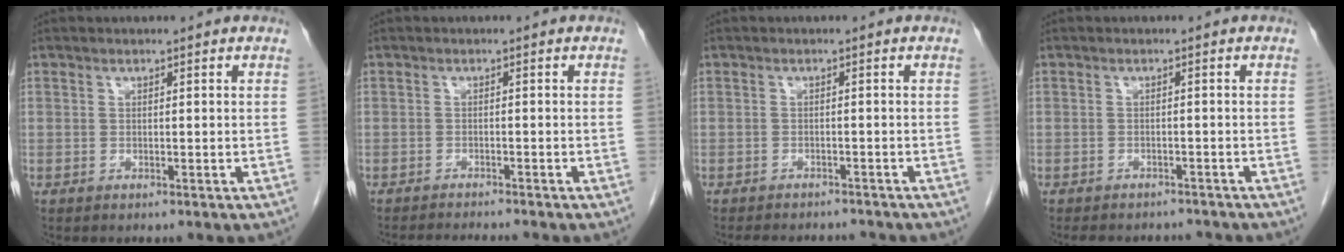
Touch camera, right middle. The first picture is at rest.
{"total": 4.5, "force": [-4.2, -0.4, 1.4], "torque": [-0.020, -0.015, -0.064]}
{"total": 6.6, "force": [-6.2, 1.7, 1.7], "torque": [-0.022, -0.004, -0.078]}
{"total": 7.4, "force": [-6.8, 2.3, 1.8], "torque": [-0.029, 0.000, -0.082]}